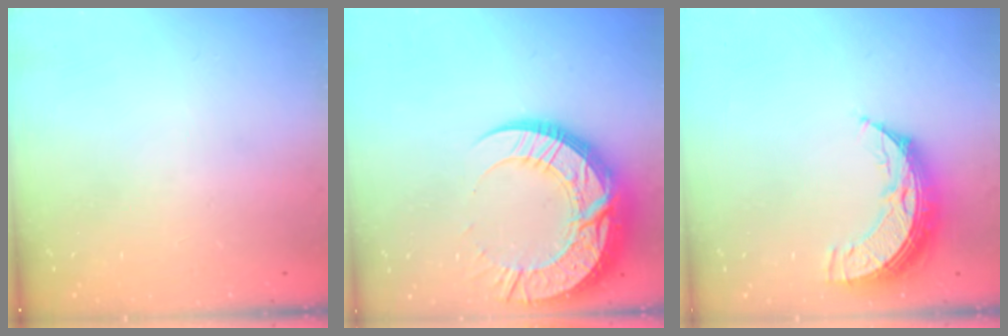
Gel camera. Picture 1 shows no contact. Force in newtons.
{"total": 22.5, "press": 22.4, "slide": 1.8}
{"total": 10.6, "press": 10.6, "slide": 1.0}